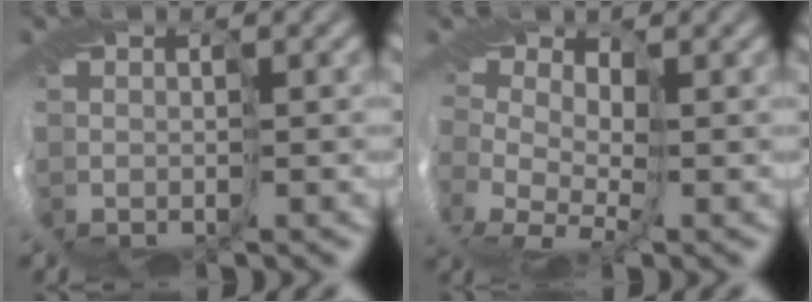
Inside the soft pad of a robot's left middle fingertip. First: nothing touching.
{"total": 3.6, "force": [0.1, 2.2, 2.8], "torque": [-0.055, -0.001, 0.009]}